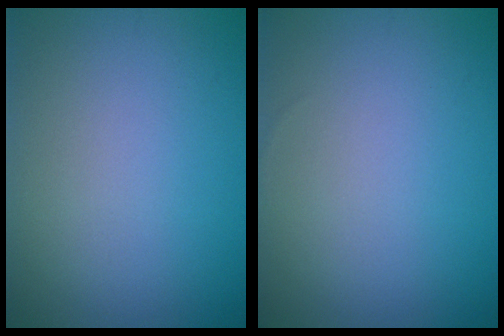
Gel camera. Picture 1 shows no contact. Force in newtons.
{"total": 0.0}